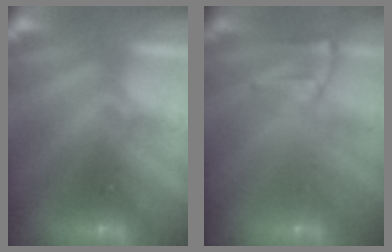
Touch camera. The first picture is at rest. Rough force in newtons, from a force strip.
{"total": 2.4}